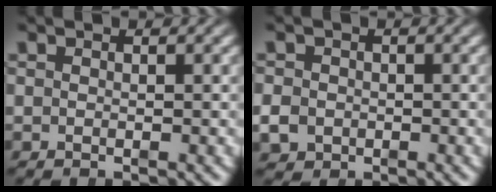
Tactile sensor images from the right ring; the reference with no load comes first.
{"total": 2.2, "force": [-0.9, 1.9, 0.6], "torque": [-0.015, -0.008, -0.013]}